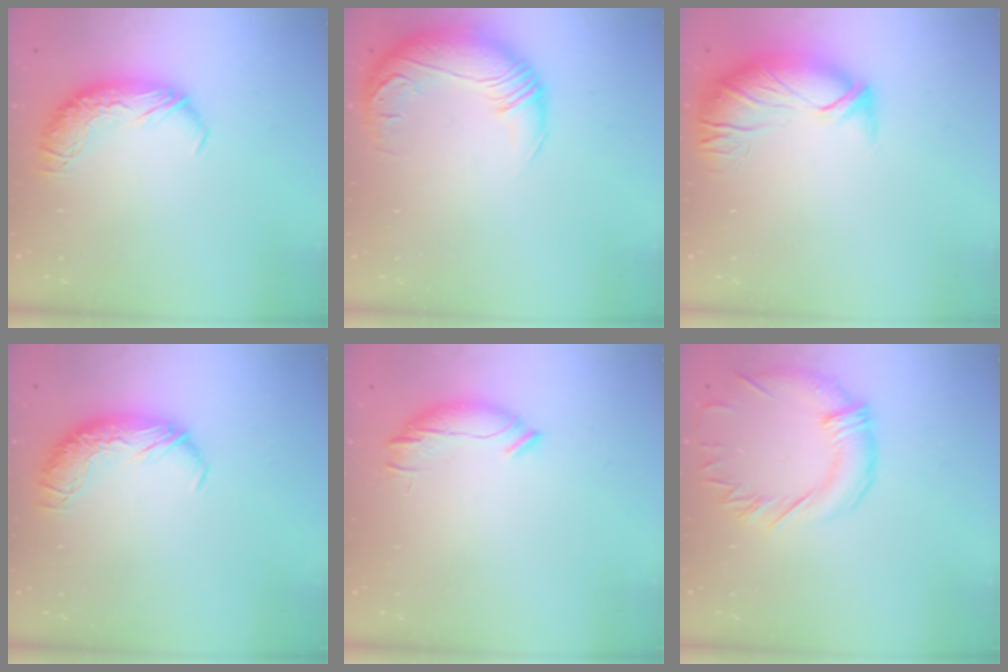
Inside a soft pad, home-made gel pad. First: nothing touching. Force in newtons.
{"total": 2.9, "press": 1.1, "slide": 2.6}
{"total": 2.7, "press": 1.1, "slide": 2.4}
{"total": 0.0}
{"total": 5.1, "press": 5.0, "slide": 0.5}
{"total": 1.9, "press": 1.6, "slide": 1.1}